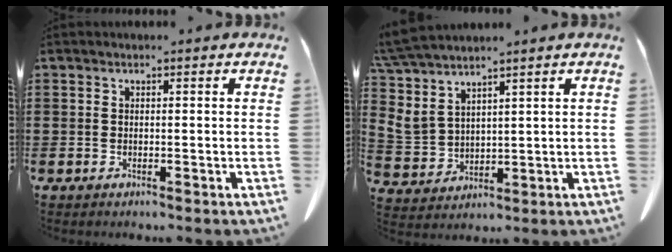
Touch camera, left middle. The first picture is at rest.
{"total": 5.7, "force": [4.6, 2.2, 2.6], "torque": [-0.086, -0.015, 0.081]}